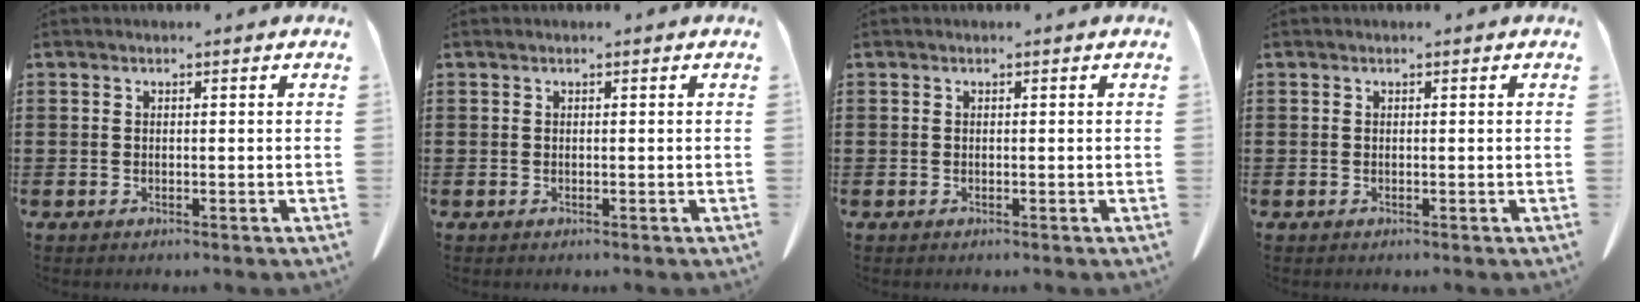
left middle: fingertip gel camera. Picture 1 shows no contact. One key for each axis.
{"total": 0.0}
{"total": 0.0}
{"total": 0.0}